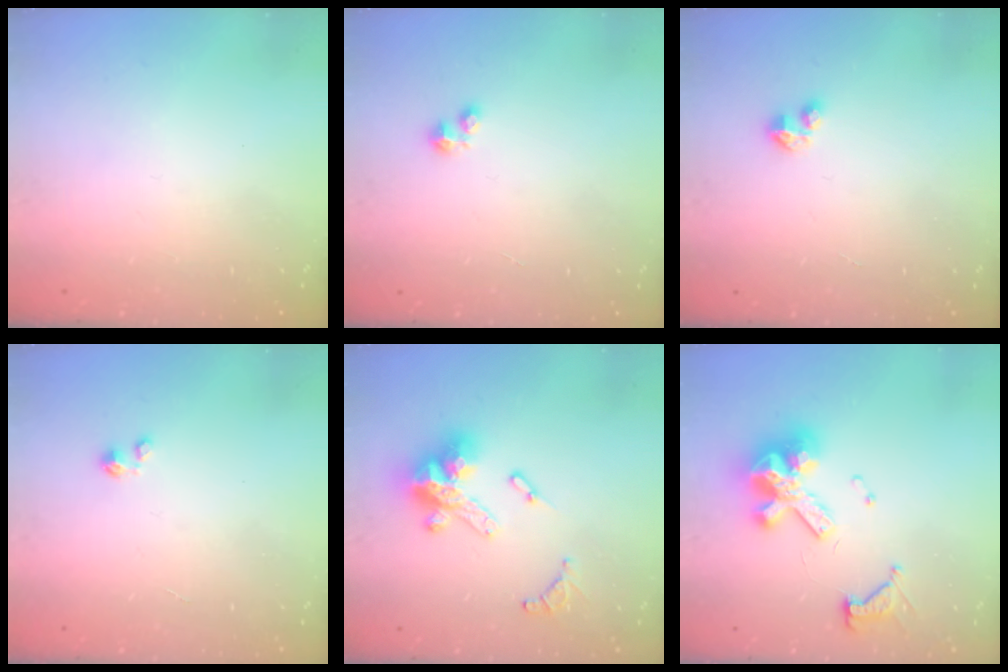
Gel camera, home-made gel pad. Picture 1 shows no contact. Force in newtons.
{"total": 1.9, "press": 1.8, "slide": 0.2}
{"total": 2.1, "press": 2.1, "slide": 0.2}
{"total": 0.0}
{"total": 15.9, "press": 15.8, "slide": 2.0}
{"total": 13.1, "press": 13.0, "slide": 1.6}